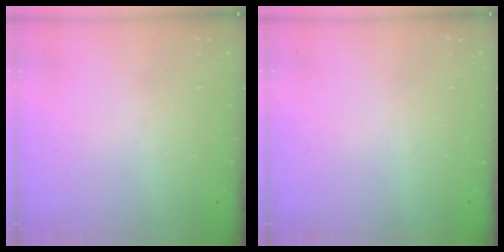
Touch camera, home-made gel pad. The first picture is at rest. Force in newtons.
{"total": 0.0}